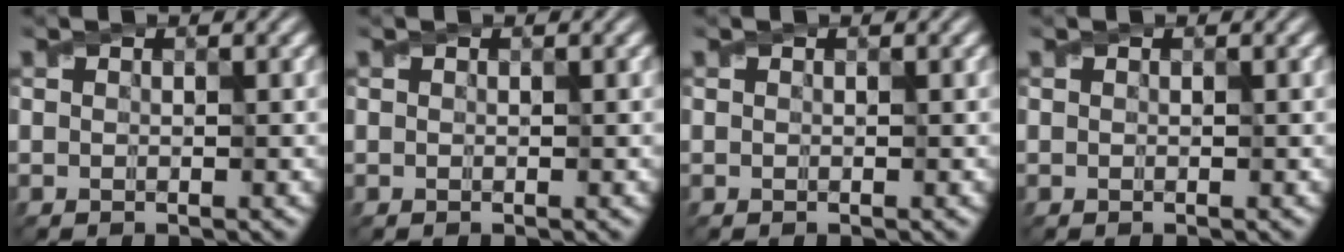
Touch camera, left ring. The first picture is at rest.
{"total": 0.0}
{"total": 0.0}
{"total": 0.0}